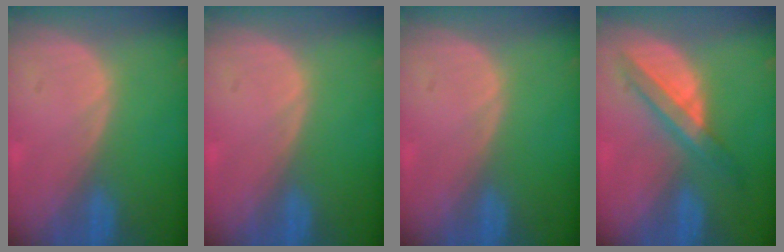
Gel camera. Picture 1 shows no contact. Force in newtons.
{"total": 0.0}
{"total": 0.0}
{"total": 5.7, "press": 5.6, "slide": 1.3}